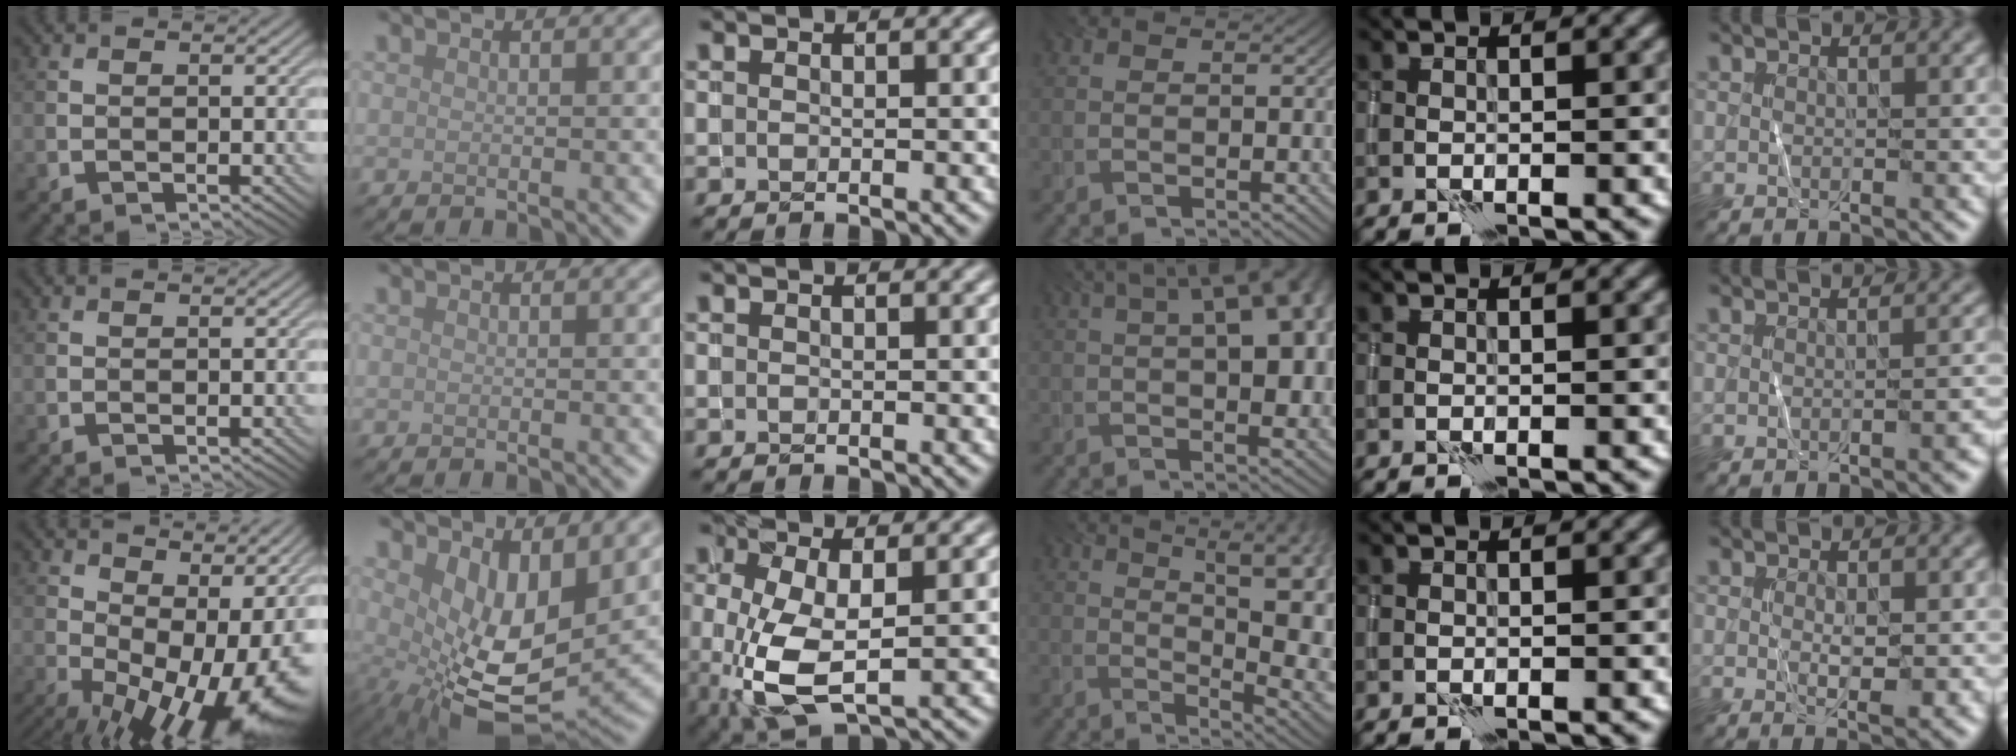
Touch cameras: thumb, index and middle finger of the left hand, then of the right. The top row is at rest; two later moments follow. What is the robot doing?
{"motion": "wrap", "object": "thread"}